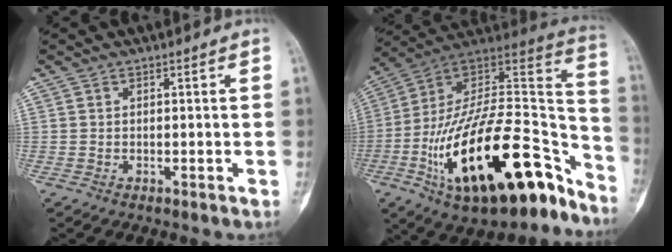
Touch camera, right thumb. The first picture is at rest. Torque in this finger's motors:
{"motor_torque": [0.59, 1.00, 2.15, -0.62, 0.36]}